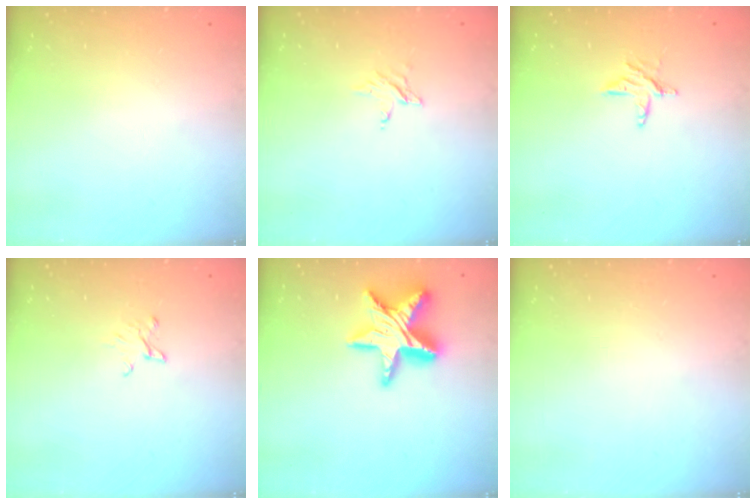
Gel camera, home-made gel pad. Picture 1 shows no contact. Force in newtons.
{"total": 2.7, "press": 2.7, "slide": 0.3}
{"total": 4.8, "press": 4.8, "slide": 0.4}
{"total": 2.6, "press": 2.6, "slide": 0.3}
{"total": 16.6, "press": 16.5, "slide": 1.5}
{"total": 0.0}